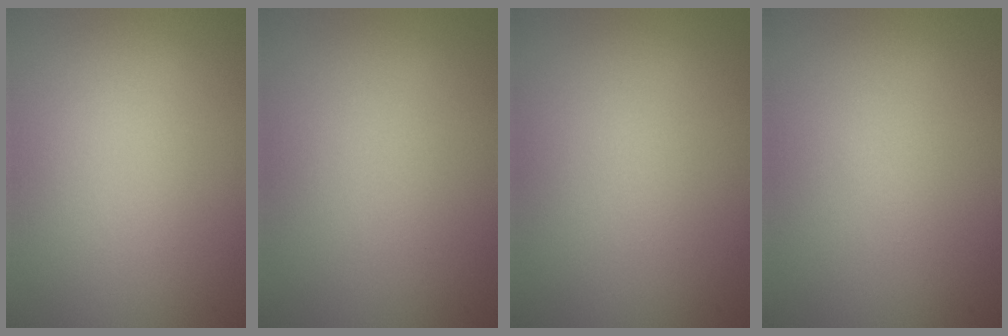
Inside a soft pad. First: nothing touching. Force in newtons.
{"total": 0.0}
{"total": 0.0}
{"total": 0.0}